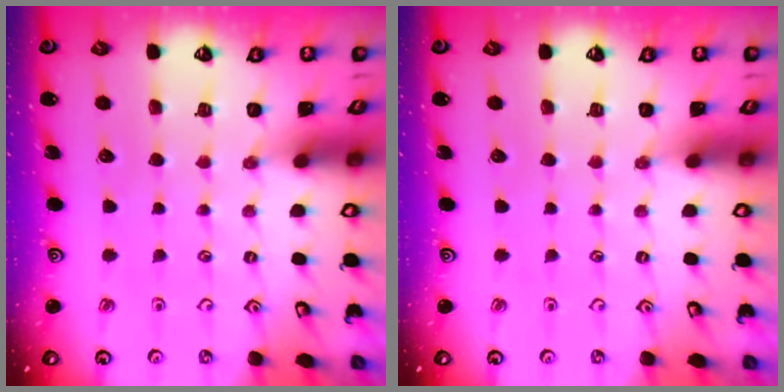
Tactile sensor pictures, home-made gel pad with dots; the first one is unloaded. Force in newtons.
{"total": 0.0}